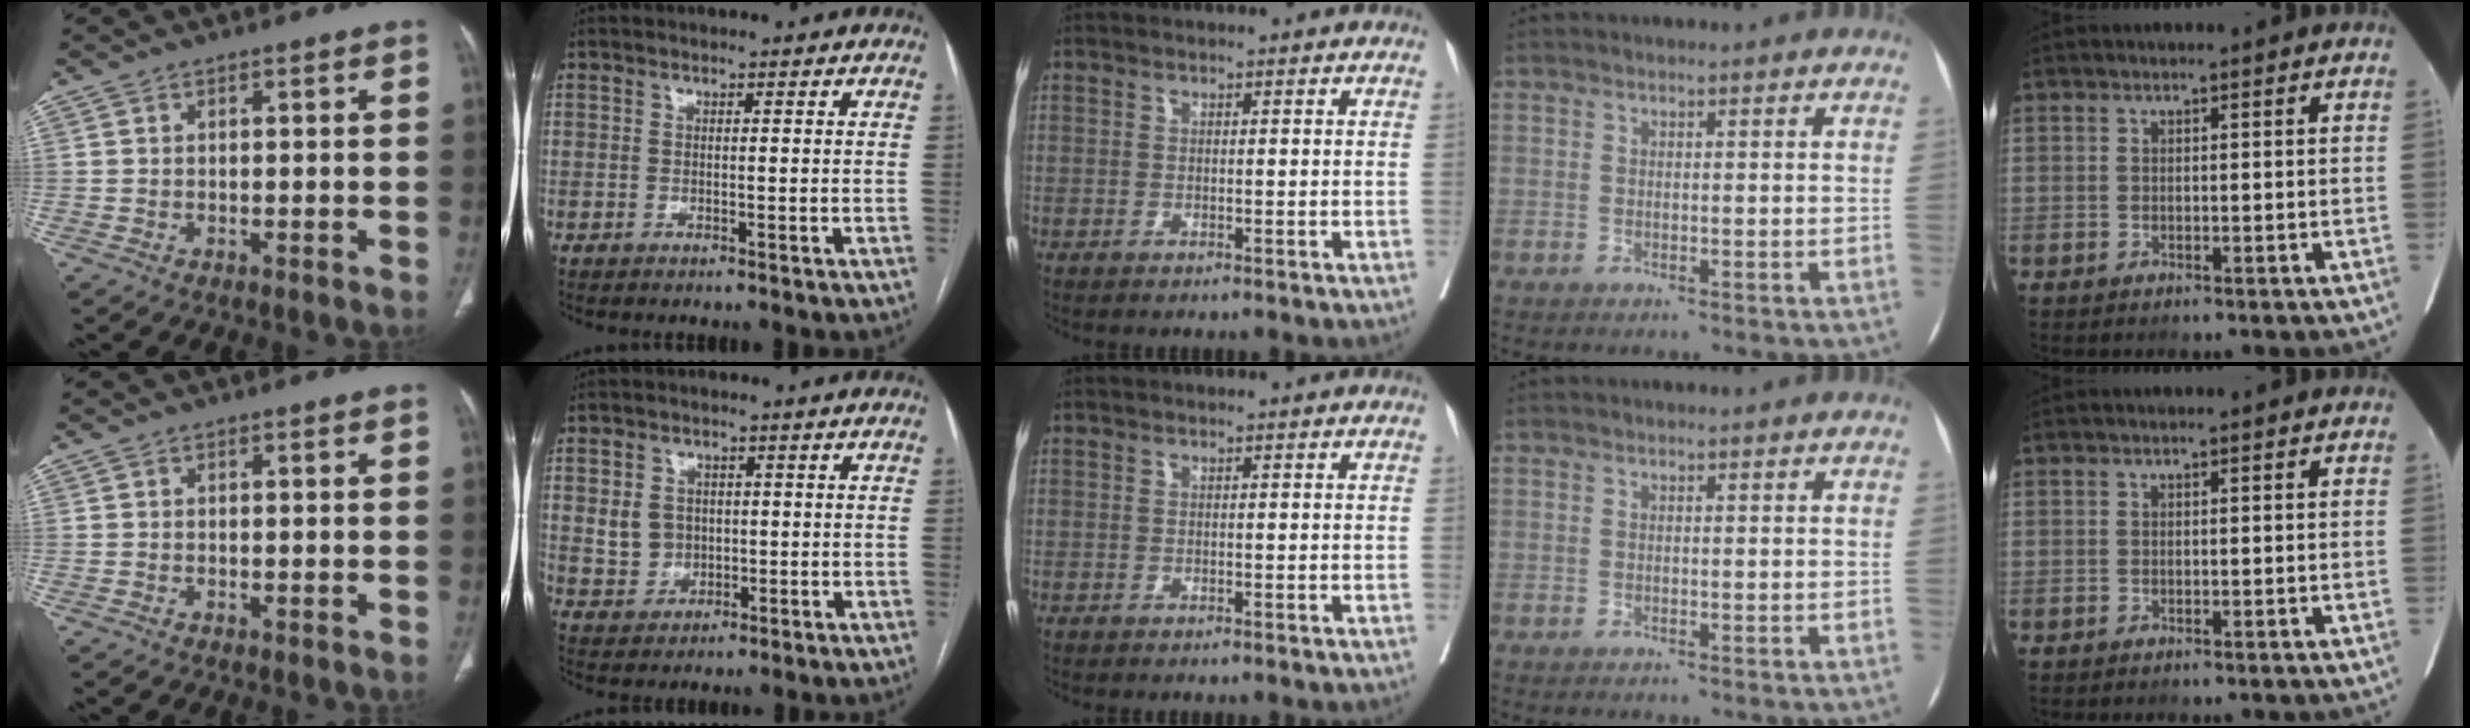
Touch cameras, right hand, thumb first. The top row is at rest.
{"index": {"total": 4.9, "force": [0.4, 4.5, 1.8], "torque": [-0.029, 0.016, 0.018]}}